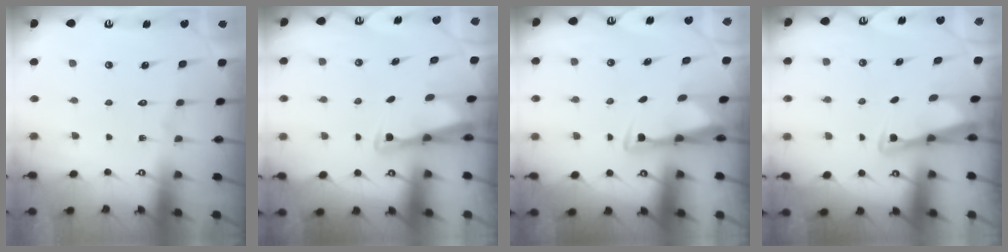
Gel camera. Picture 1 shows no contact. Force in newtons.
{"total": 2.5, "press": 2.5, "slide": 0.5}
{"total": 2.9, "press": 2.8, "slide": 0.9}
{"total": 2.7, "press": 2.7, "slide": 0.3}